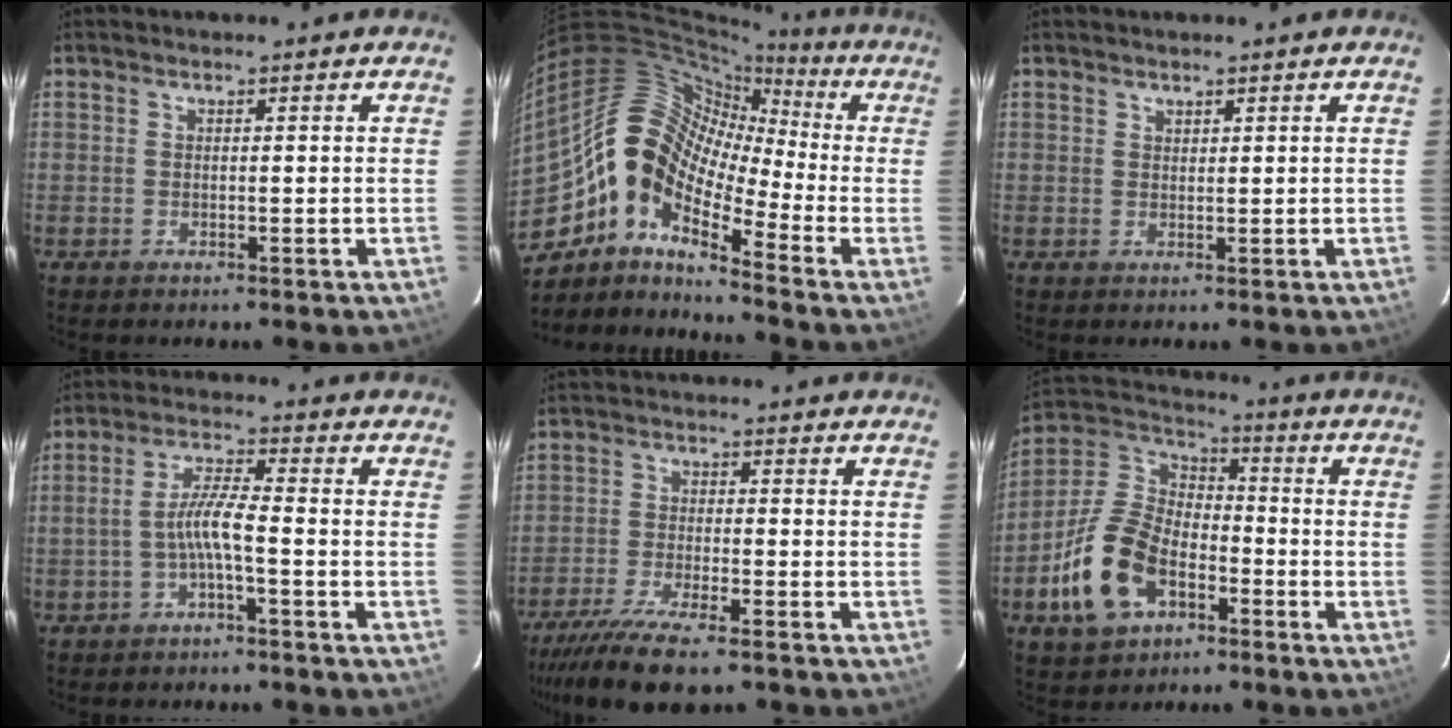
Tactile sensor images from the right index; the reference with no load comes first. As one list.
[{"total": 14.4, "force": [-5.7, 7.3, 11.0], "torque": [-0.180, 0.008, -0.128]}, {"total": 0.9, "force": [0.8, 0.4, 0.1], "torque": [-0.001, 0.002, 0.014]}, {"total": 5.1, "force": [-2.1, 0.2, 4.6], "torque": [-0.101, 0.011, -0.036]}, {"total": 11.0, "force": [-8.7, 1.9, 6.5], "torque": [-0.155, -0.036, -0.160]}, {"total": 16.0, "force": [-7.0, 9.8, 10.5], "torque": [-0.232, 0.012, -0.127]}]